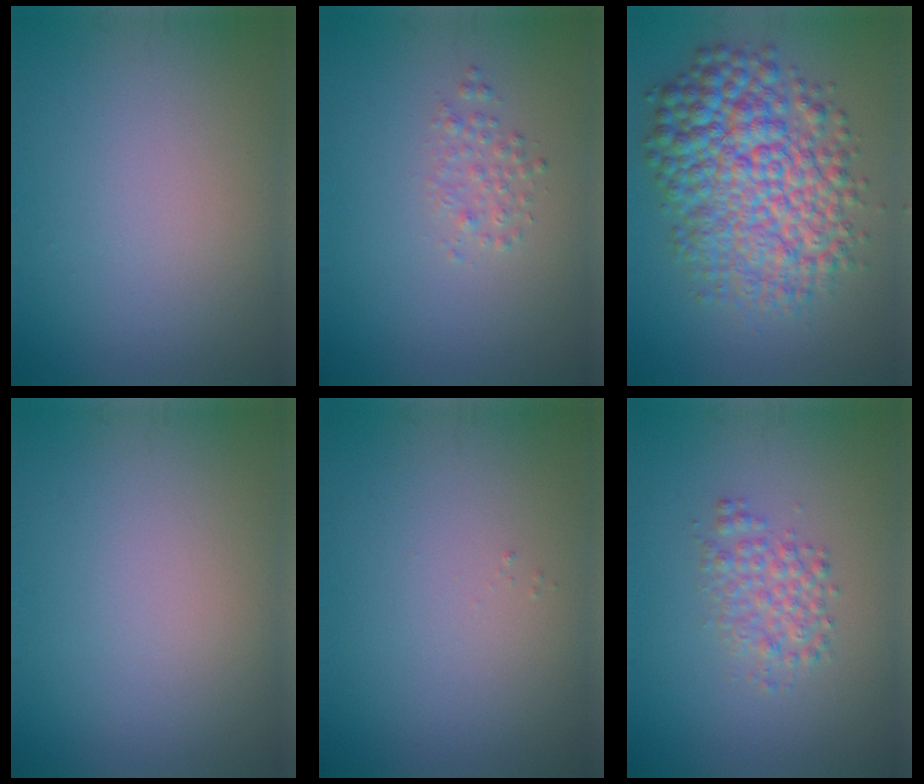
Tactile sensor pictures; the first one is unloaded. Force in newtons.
{"total": 1.4, "press": 1.4, "slide": 0.0}
{"total": 10.4, "press": 10.4, "slide": 0.1}
{"total": 0.0}
{"total": 0.0}
{"total": 2.6, "press": 2.6, "slide": 0.0}